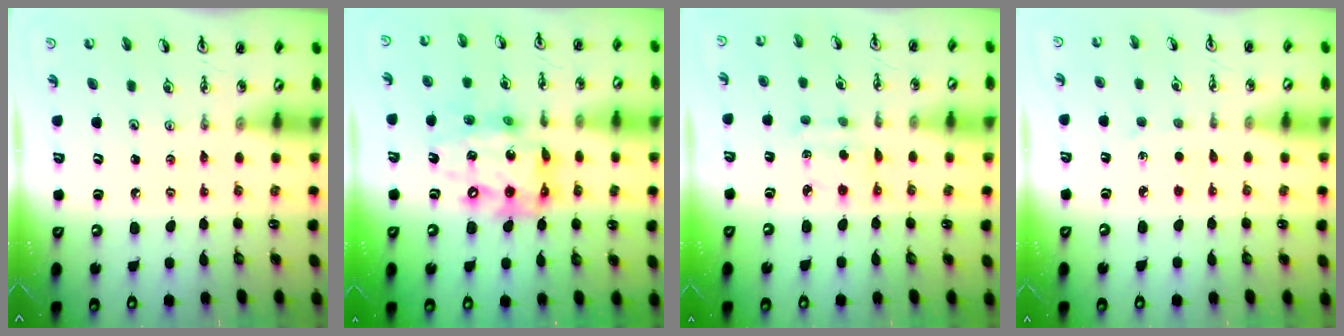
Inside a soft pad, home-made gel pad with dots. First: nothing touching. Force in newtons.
{"total": 16.4, "press": 16.3, "slide": 1.4}
{"total": 2.0, "press": 2.0, "slide": 0.2}
{"total": 3.3, "press": 3.3, "slide": 0.3}